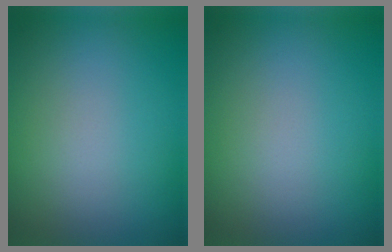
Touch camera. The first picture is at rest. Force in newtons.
{"total": 0.0}